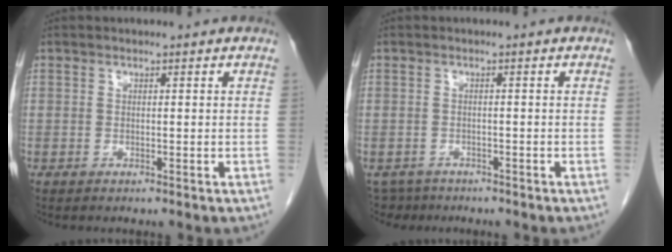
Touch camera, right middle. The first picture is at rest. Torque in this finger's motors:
{"motor_torque": [-0.35, -0.35, -0.08, -0.03]}